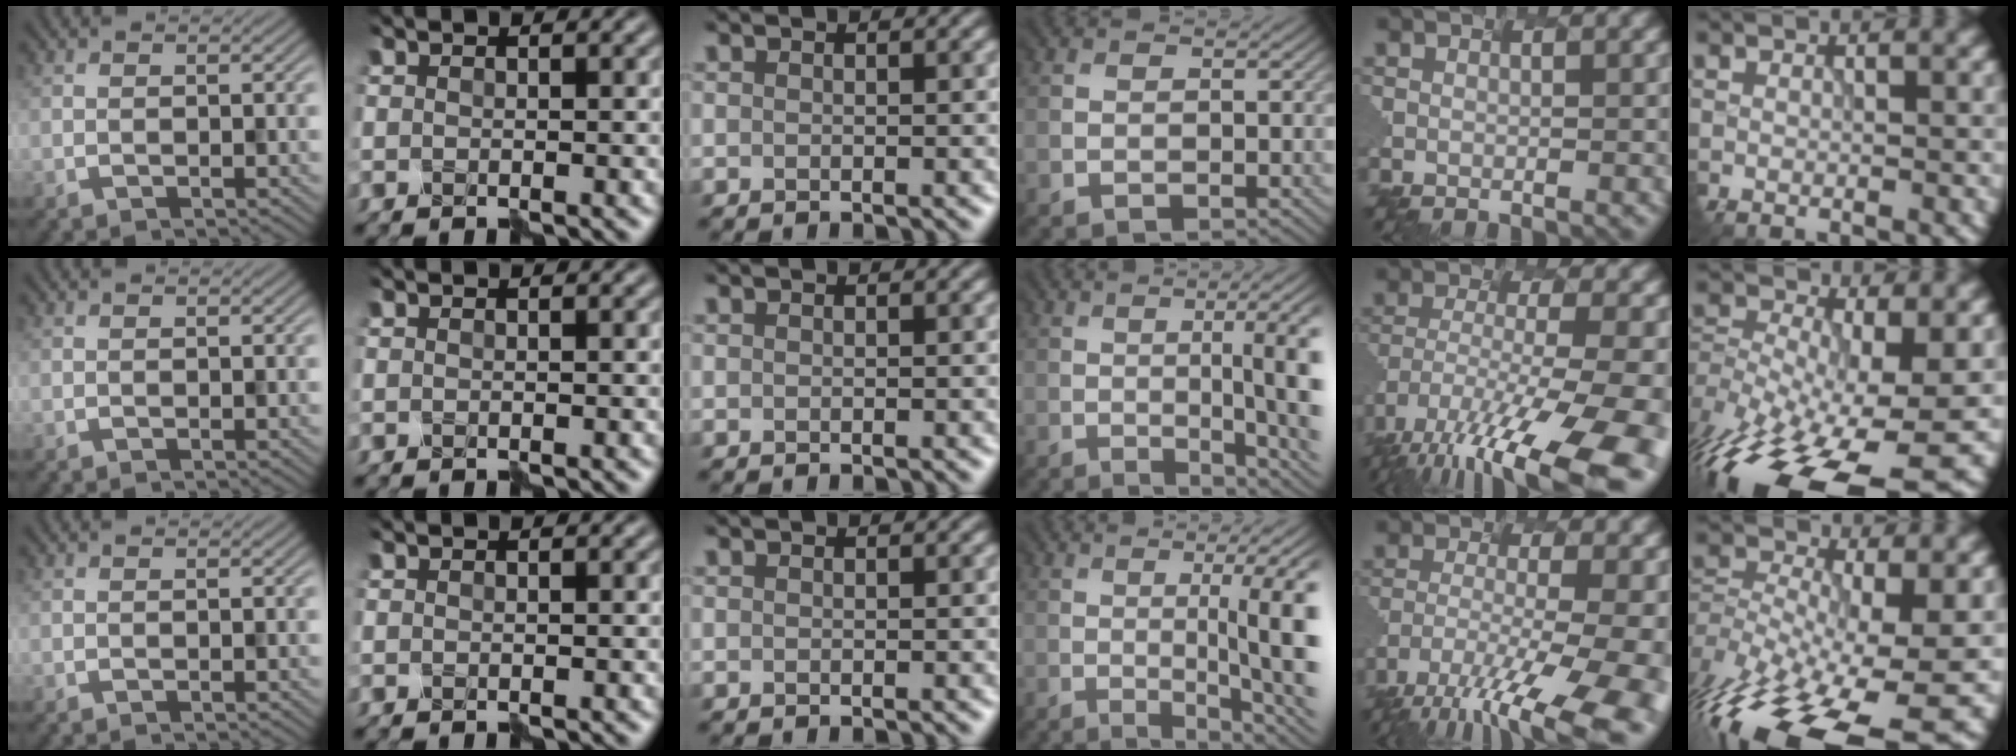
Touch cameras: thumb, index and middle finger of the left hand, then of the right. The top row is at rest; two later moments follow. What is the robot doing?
{"motion": "shake", "object": "plastic piggy bank"}